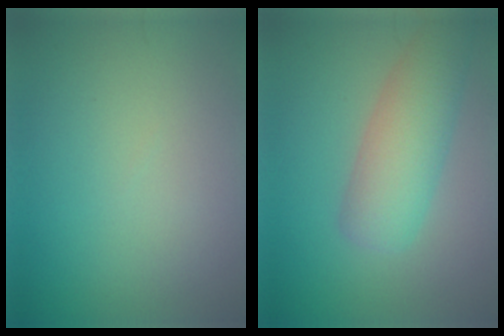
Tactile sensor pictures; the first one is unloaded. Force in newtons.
{"total": 5.3, "press": 5.3, "slide": 0.4}